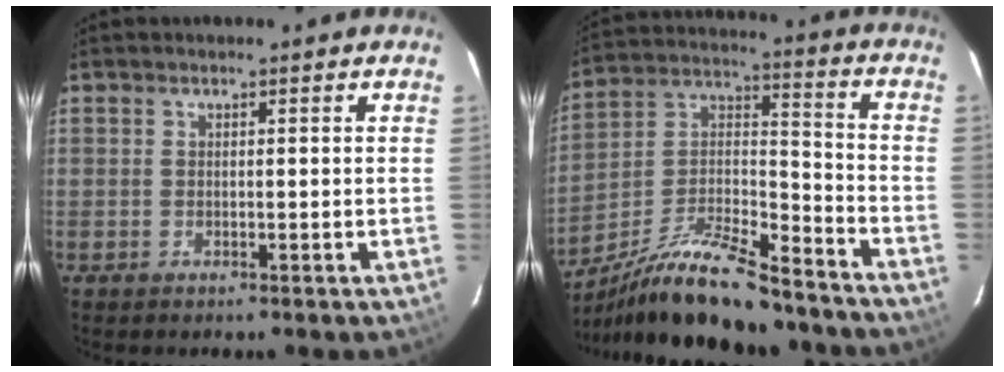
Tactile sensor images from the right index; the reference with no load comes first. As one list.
[{"total": 21.6, "force": [-17.1, 5.1, 12.2], "torque": [-0.234, -0.006, -0.278]}]